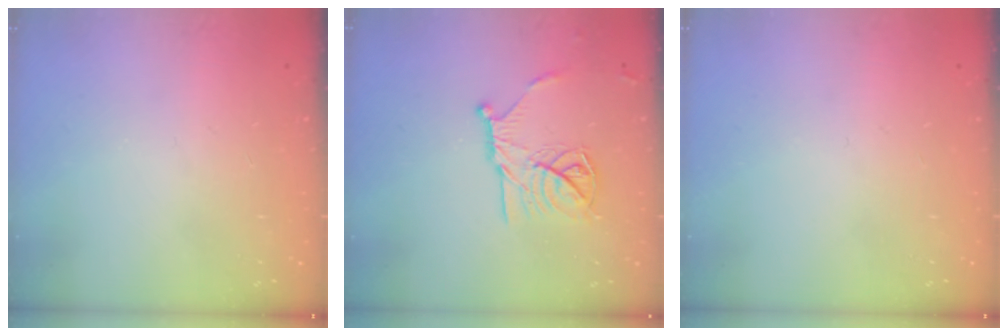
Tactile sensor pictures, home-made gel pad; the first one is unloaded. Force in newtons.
{"total": 14.3, "press": 14.2, "slide": 0.5}
{"total": 0.0}